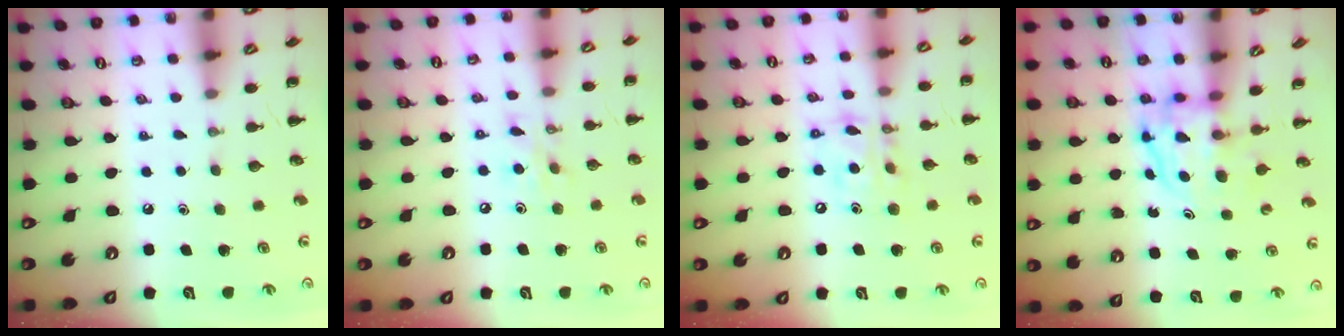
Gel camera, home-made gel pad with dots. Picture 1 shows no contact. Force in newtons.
{"total": 6.3, "press": 6.3, "slide": 0.6}
{"total": 13.0, "press": 12.7, "slide": 3.2}
{"total": 3.8, "press": 3.7, "slide": 0.6}